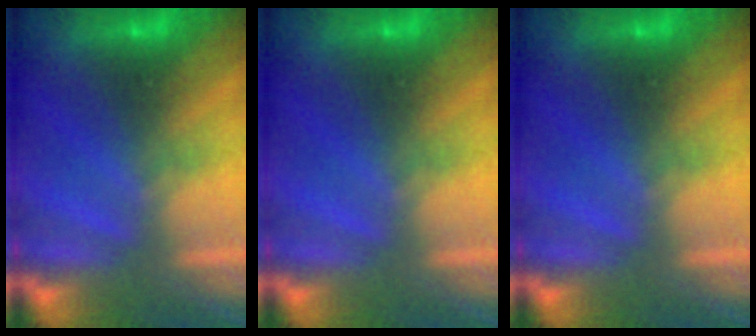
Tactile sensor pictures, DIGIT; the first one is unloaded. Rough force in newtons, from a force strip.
{"total": 0.0}
{"total": 0.0}